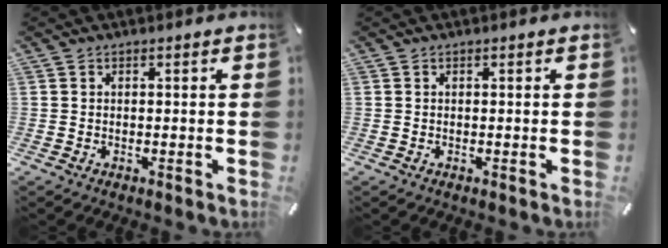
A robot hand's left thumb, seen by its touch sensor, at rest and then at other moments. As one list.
[{"total": 0.0}]